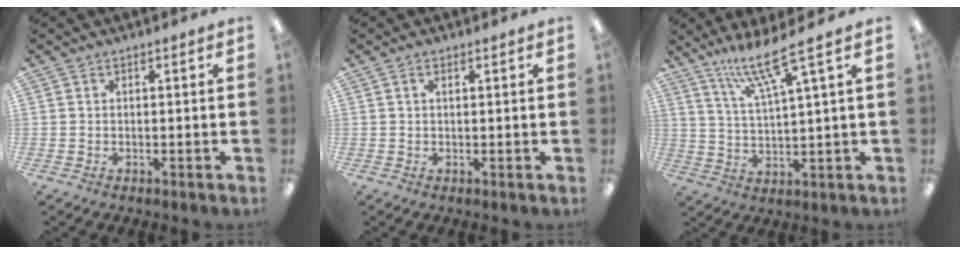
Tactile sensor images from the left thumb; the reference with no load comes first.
{"total": 1.3, "force": [0.6, 0.5, 1.0], "torque": [-0.014, -0.001, 0.009]}
{"total": 10.9, "force": [7.9, 1.0, 7.5], "torque": [-0.157, -0.029, 0.136]}